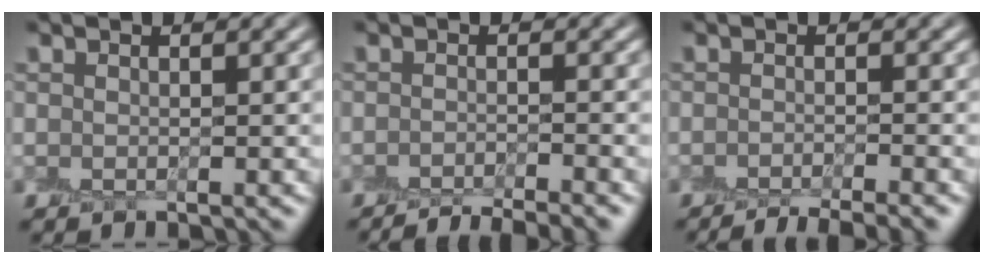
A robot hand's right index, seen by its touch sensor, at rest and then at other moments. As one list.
[{"total": 4.0, "force": [-3.3, 0.7, 2.1], "torque": [-0.018, 0.000, -0.056]}, {"total": 4.4, "force": [-3.4, 0.9, 2.7], "torque": [-0.024, -0.002, -0.051]}]